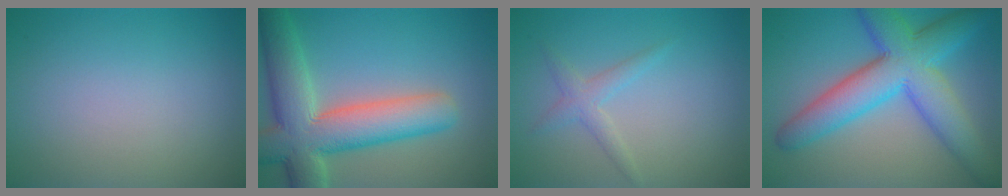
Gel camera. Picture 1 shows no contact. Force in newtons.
{"total": 9.9, "press": 9.9, "slide": 0.8}
{"total": 1.8, "press": 1.8, "slide": 0.1}
{"total": 9.3, "press": 9.3, "slide": 0.1}